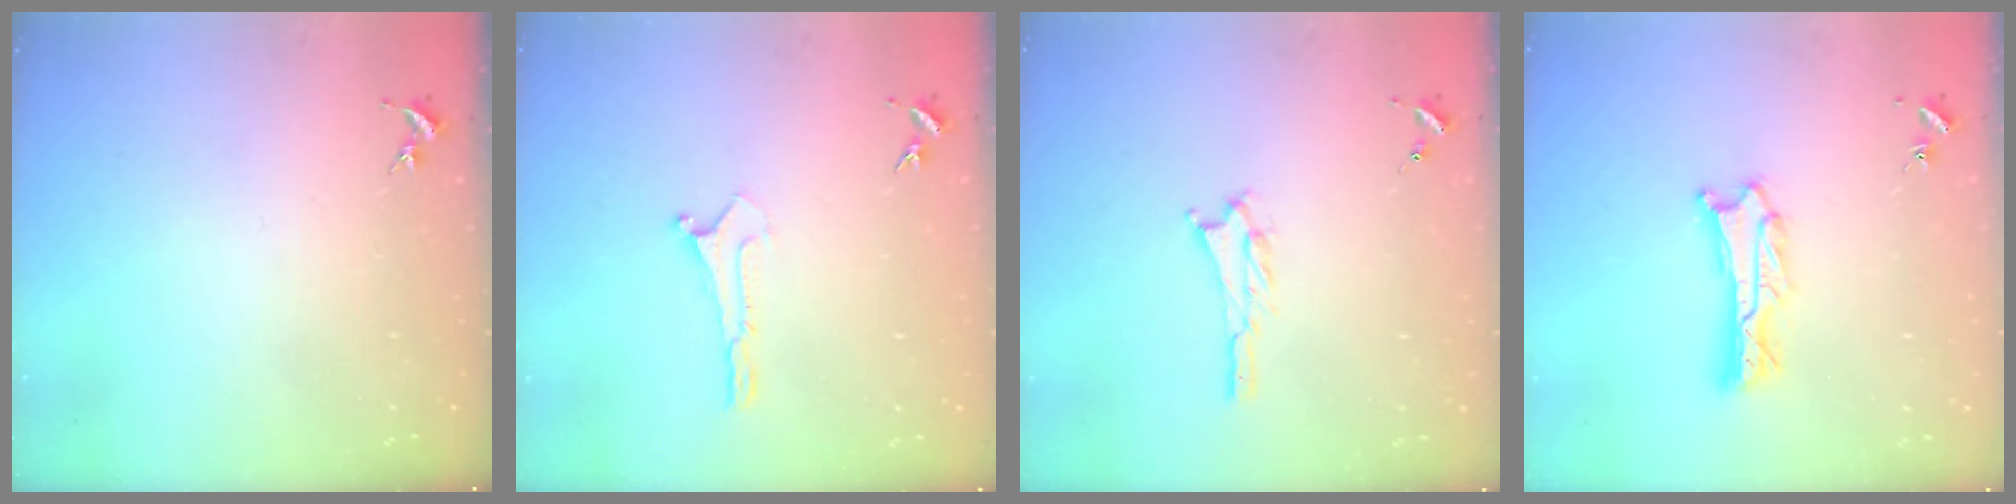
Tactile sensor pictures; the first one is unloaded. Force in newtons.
{"total": 0.0}
{"total": 1.2, "press": 1.2, "slide": 0.2}
{"total": 1.8, "press": 1.8, "slide": 0.2}